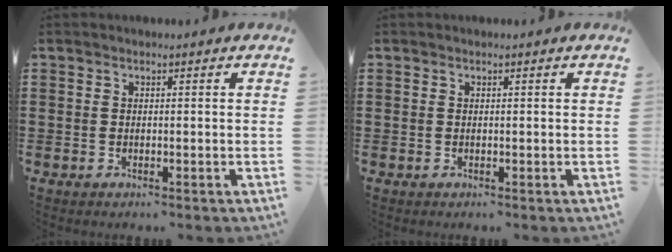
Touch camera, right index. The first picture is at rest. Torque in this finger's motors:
{"motor_torque": [-0.02, 0.02, 0.00, 0.00]}